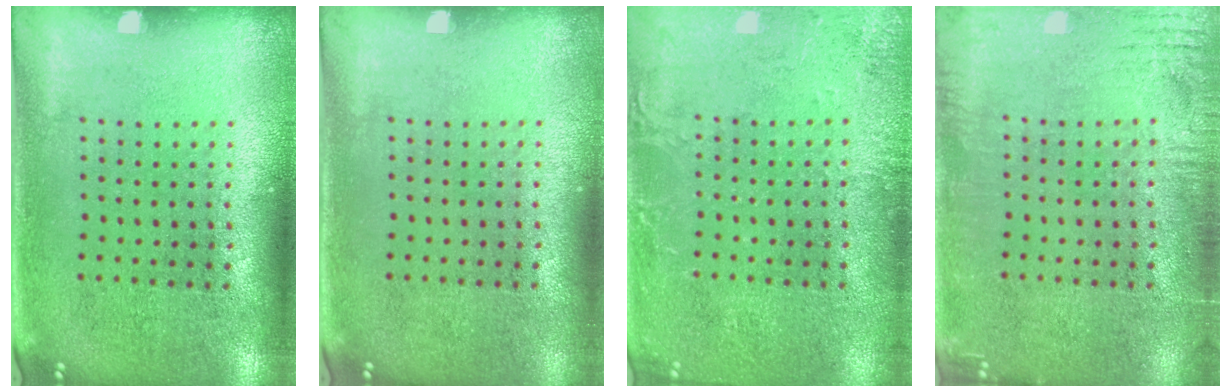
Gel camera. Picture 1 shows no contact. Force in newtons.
{"total": 0.0}
{"total": 2.5, "press": 2.5, "slide": 0.3}
{"total": 3.0, "press": 3.0, "slide": 0.2}